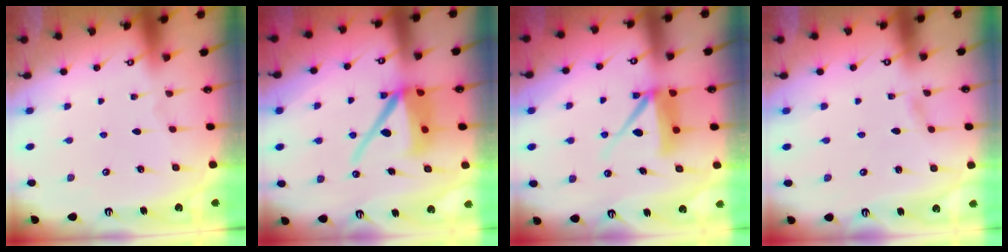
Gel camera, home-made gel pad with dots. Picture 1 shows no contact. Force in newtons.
{"total": 11.9, "press": 11.8, "slide": 1.5}
{"total": 9.6, "press": 9.5, "slide": 0.9}
{"total": 1.4, "press": 1.4, "slide": 0.2}